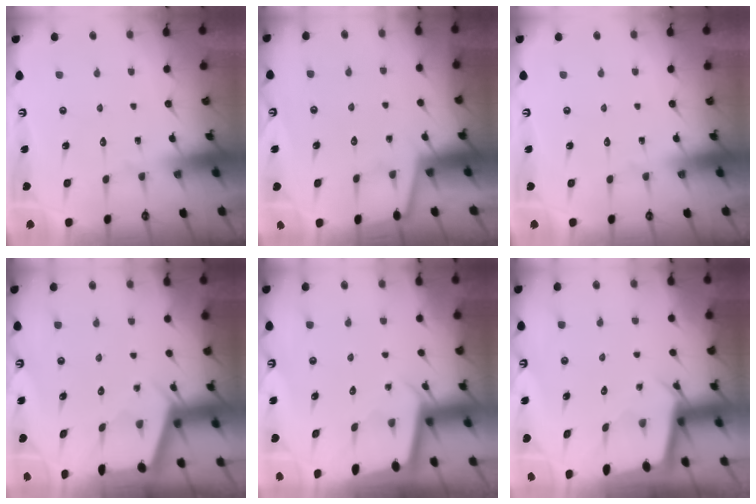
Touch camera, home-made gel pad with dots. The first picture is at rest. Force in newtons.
{"total": 2.1, "press": 2.0, "slide": 0.3}
{"total": 0.0}
{"total": 2.4, "press": 2.4, "slide": 0.3}
{"total": 1.8, "press": 1.7, "slide": 0.1}
{"total": 2.4, "press": 2.4, "slide": 0.2}